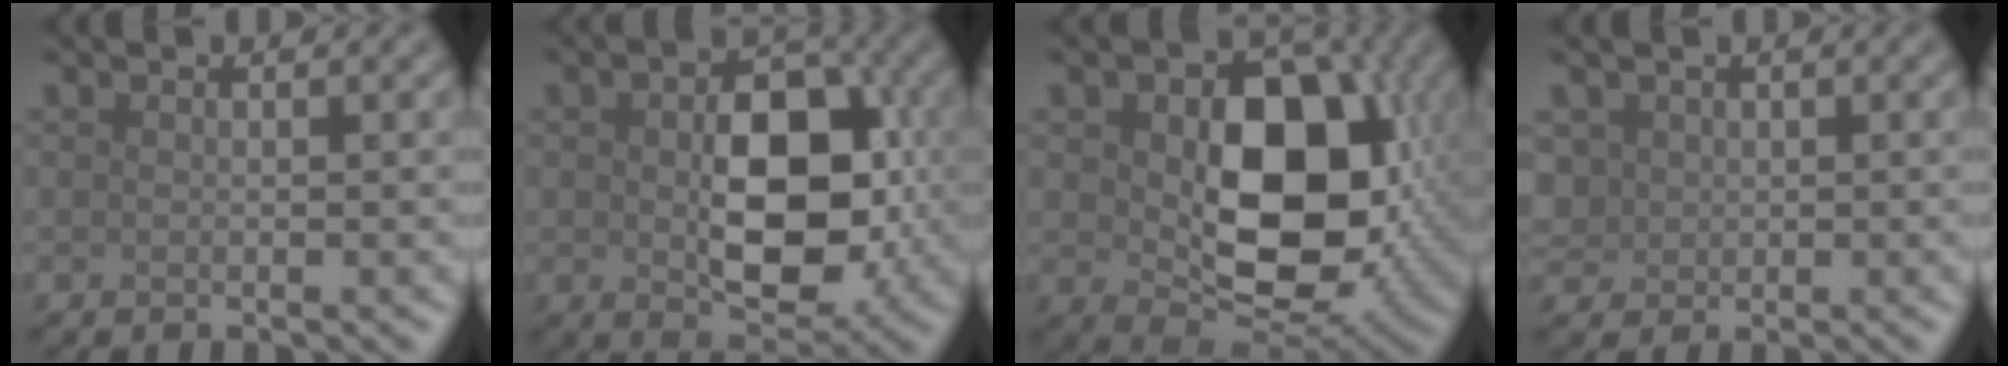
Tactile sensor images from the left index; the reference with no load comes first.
{"total": 8.4, "force": [-0.3, 5.2, 6.6], "torque": [-0.116, -0.008, 0.001]}
{"total": 11.0, "force": [0.5, 7.4, 8.2], "torque": [-0.134, -0.013, 0.021]}
{"total": 1.2, "force": [0.5, 1.1, 0.0], "torque": [-0.013, -0.001, 0.014]}